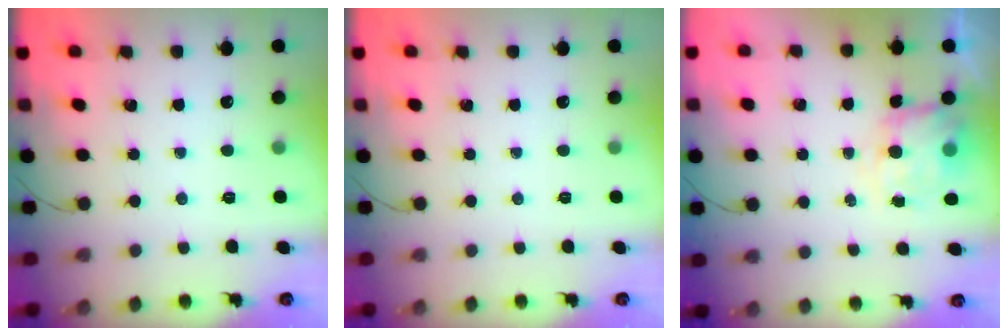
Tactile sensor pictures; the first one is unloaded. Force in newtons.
{"total": 0.0}
{"total": 7.2, "press": 7.1, "slide": 1.0}